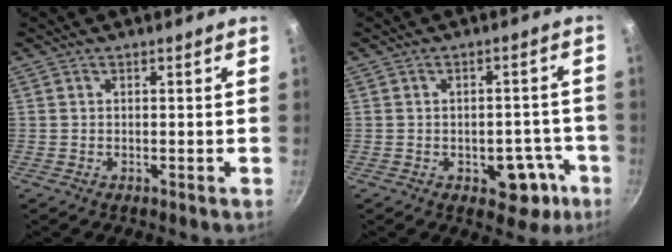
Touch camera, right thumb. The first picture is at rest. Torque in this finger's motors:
{"motor_torque": [0.83, 0.67, 0.70, -0.30, 0.05]}